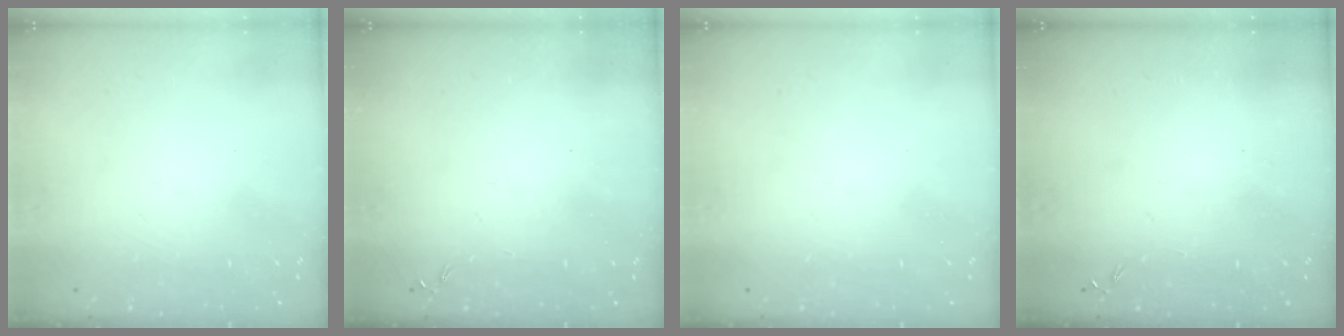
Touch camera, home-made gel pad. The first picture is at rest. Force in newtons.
{"total": 0.0}
{"total": 0.0}
{"total": 0.0}